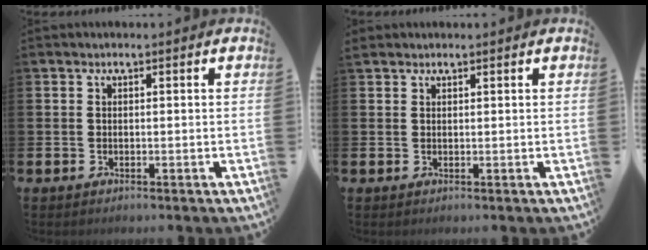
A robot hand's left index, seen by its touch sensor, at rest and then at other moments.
{"total": 1.1, "force": [1.1, 0.4, 0.0], "torque": [0.005, -0.001, 0.019]}